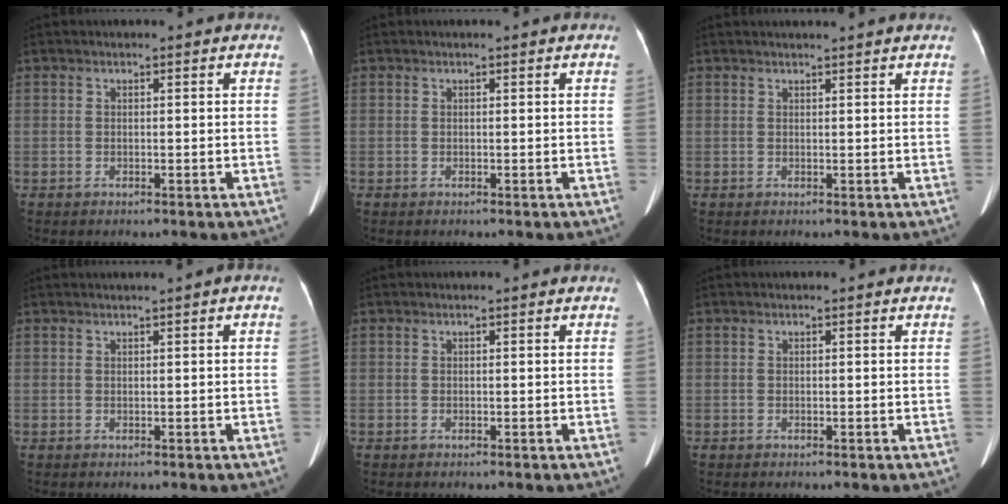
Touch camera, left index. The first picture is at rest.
{"total": 0.0}
{"total": 3.9, "force": [3.7, -0.4, 1.3], "torque": [-0.016, 0.018, 0.043]}
{"total": 1.0, "force": [0.5, -0.1, 0.9], "torque": [-0.018, 0.008, 0.009]}
{"total": 0.0}
{"total": 0.0}